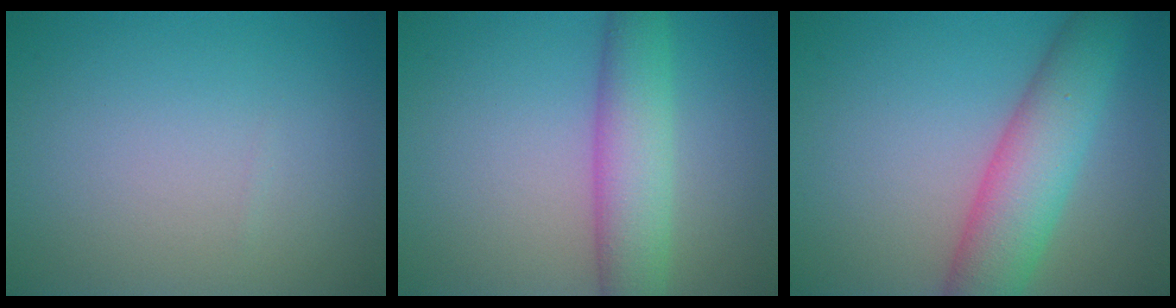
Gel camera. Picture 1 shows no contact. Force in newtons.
{"total": 5.3, "press": 5.3, "slide": 0.1}
{"total": 6.6, "press": 6.6, "slide": 0.3}